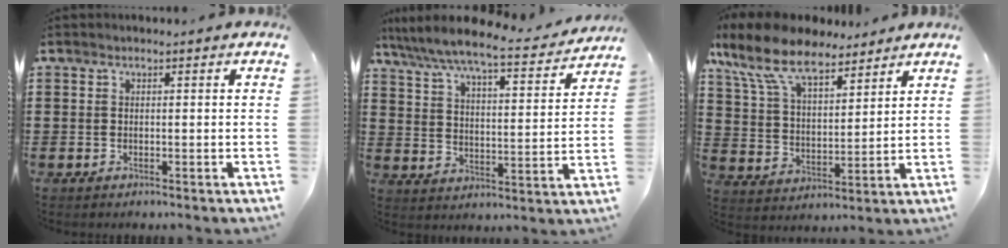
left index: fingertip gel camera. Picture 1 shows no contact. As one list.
[{"total": 6.8, "force": [6.2, 0.1, 2.8], "torque": [-0.082, -0.042, 0.102]}, {"total": 11.1, "force": [8.8, 3.8, 5.7], "torque": [-0.144, -0.024, 0.159]}]